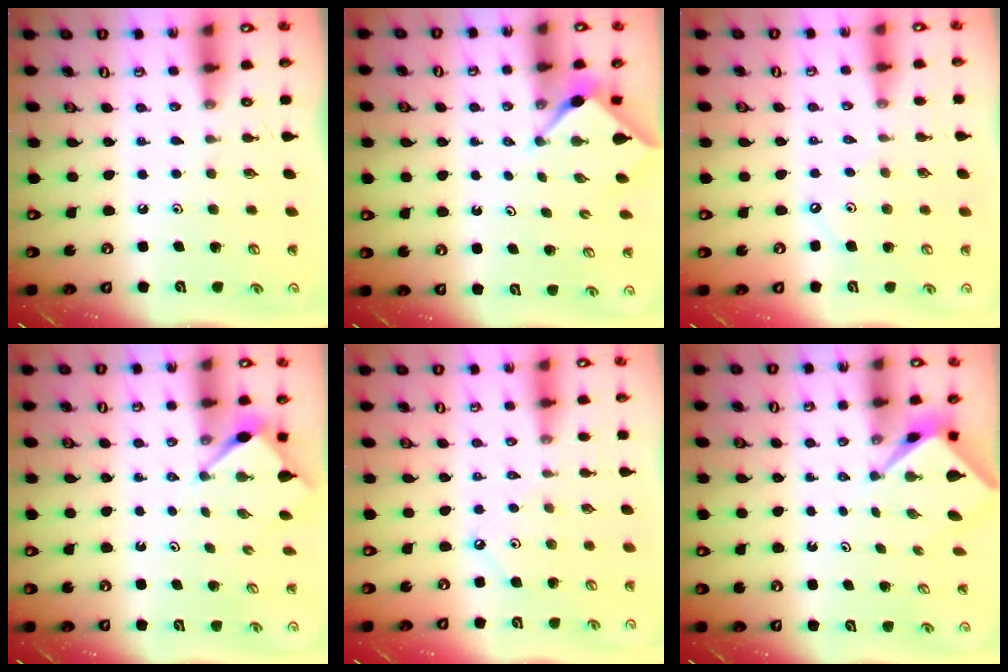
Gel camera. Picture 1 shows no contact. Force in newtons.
{"total": 2.9, "press": 2.9, "slide": 0.3}
{"total": 3.6, "press": 3.6, "slide": 0.6}
{"total": 3.4, "press": 3.4, "slide": 0.4}
{"total": 3.1, "press": 3.1, "slide": 0.1}
{"total": 2.1, "press": 2.1, "slide": 0.2}